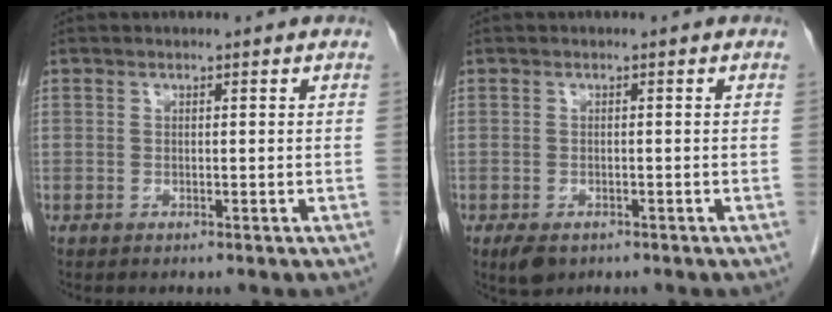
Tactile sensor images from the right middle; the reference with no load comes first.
{"total": 2.8, "force": [-1.7, 1.5, 1.5], "torque": [-0.029, -0.005, -0.021]}